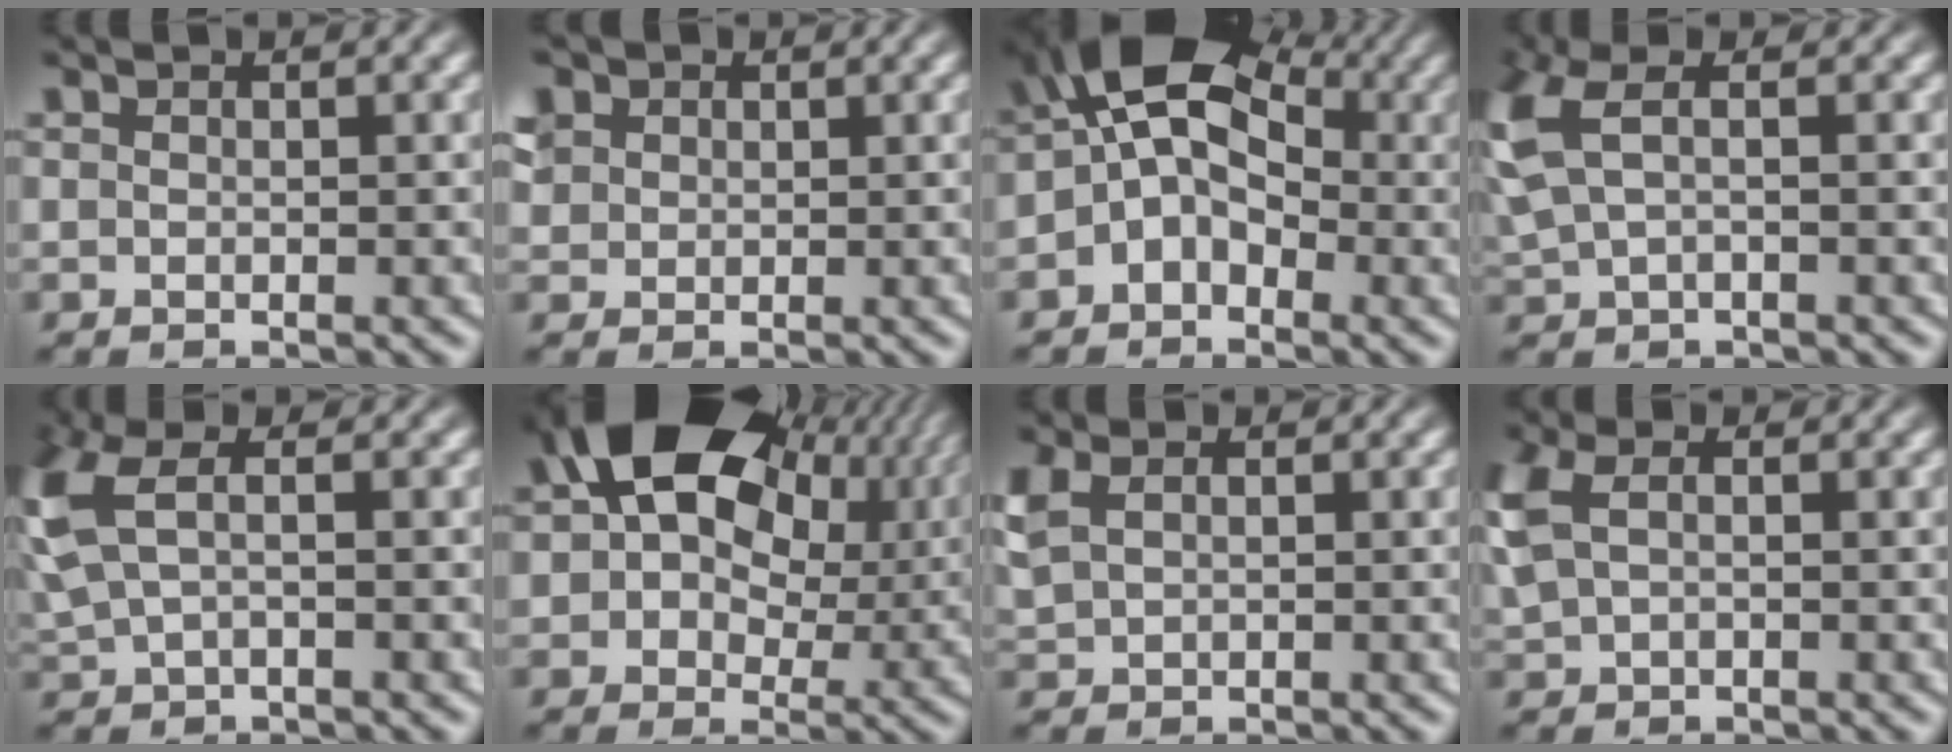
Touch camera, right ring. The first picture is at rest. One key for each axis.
{"total": 3.1, "fx": 1.3, "fy": 2.6, "fz": 1.2, "tx": -0.029, "ty": 0.002, "tz": 0.028}
{"total": 14.4, "fx": 2.5, "fy": 10.4, "fz": 9.6, "tx": -0.141, "ty": 0.014, "tz": 0.013}
{"total": 5.5, "fx": 1.0, "fy": 3.9, "fz": 3.8, "tx": -0.104, "ty": 0.006, "tz": 0.018}
{"total": 6.2, "fx": 1.1, "fy": 4.3, "fz": 4.3, "tx": -0.114, "ty": 0.008, "tz": 0.018}
{"total": 18.0, "fx": 4.3, "fy": 12.2, "fz": 12.4, "tx": -0.196, "ty": 0.016, "tz": 0.054}
{"total": 2.5, "fx": 0.8, "fy": 1.9, "fz": 1.4, "tx": -0.039, "ty": 0.001, "tz": 0.023}
{"total": 3.0, "fx": 0.6, "fy": 2.1, "fz": 2.0, "tx": -0.067, "ty": -0.001, "tz": 0.018}